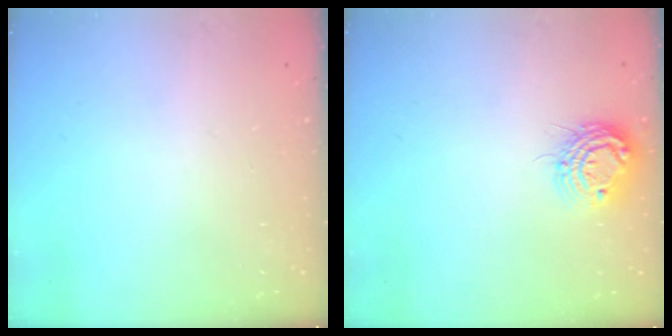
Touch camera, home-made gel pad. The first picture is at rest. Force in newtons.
{"total": 10.3, "press": 10.2, "slide": 0.8}